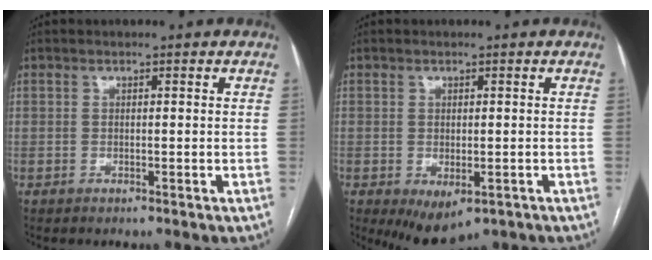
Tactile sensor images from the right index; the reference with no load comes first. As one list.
[{"total": 6.0, "force": [-2.8, 3.3, 4.1], "torque": [-0.059, -0.013, -0.032]}]